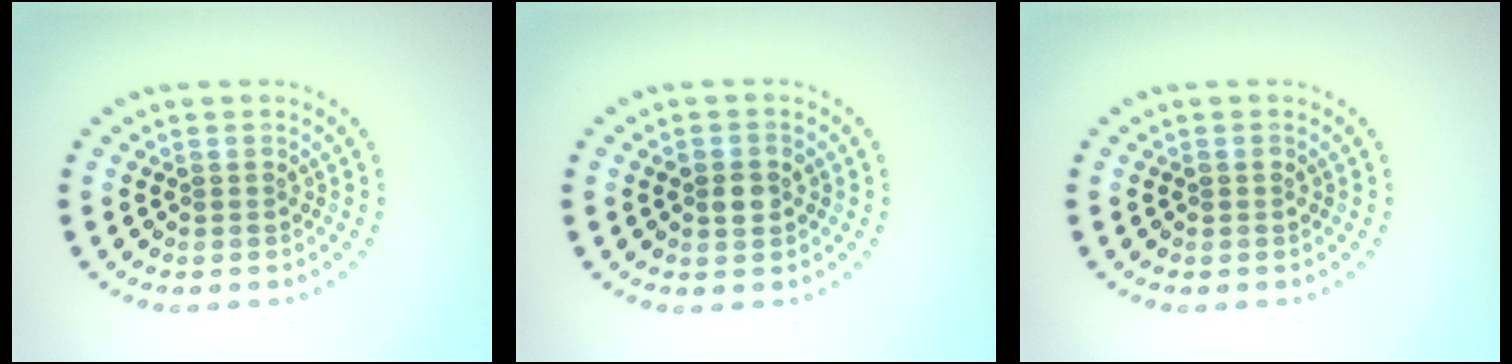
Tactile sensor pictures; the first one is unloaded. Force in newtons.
{"total": 2.5, "press": 2.5, "slide": 0.1}
{"total": 0.6, "press": 0.6, "slide": 0.2}